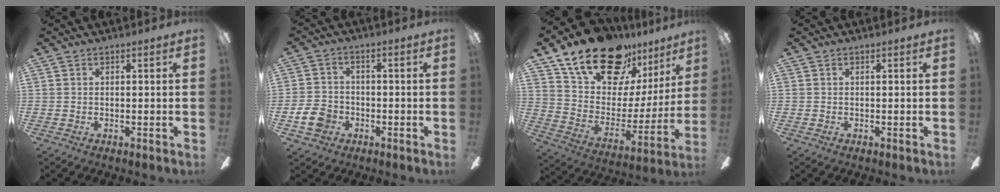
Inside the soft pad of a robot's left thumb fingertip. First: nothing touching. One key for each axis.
{"total": 6.7, "fx": -2.6, "fy": 5.4, "fz": 3.1, "tx": -0.084, "ty": 0.014, "tz": -0.049}
{"total": 22.4, "fx": 16.7, "fy": 10.7, "fz": 10.3, "tx": -0.183, "ty": -0.105, "tz": 0.304}
{"total": 0.0}